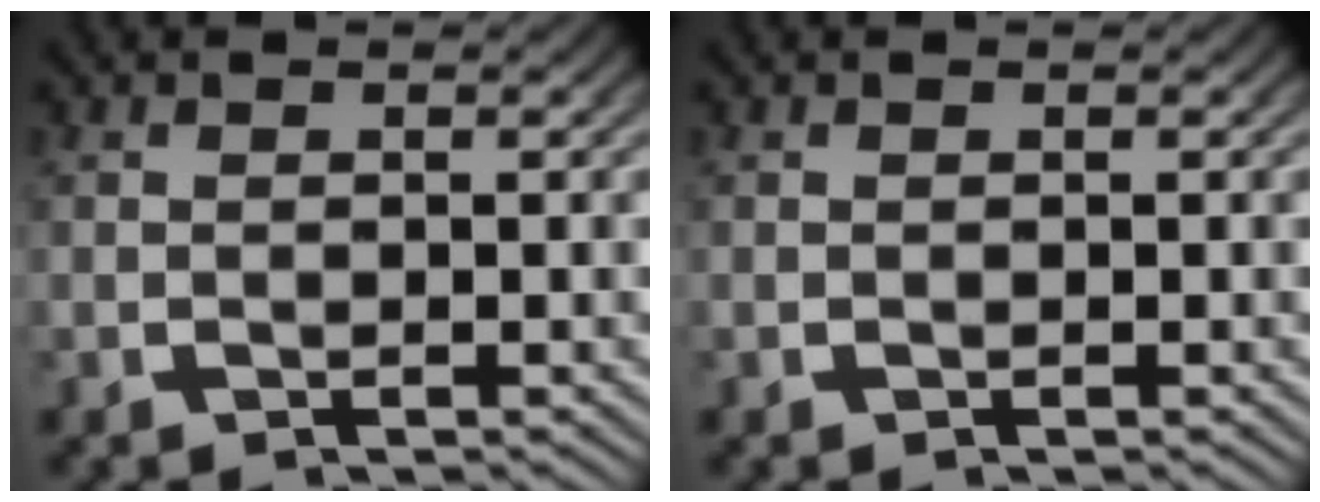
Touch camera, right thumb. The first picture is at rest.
{"total": 0.0}